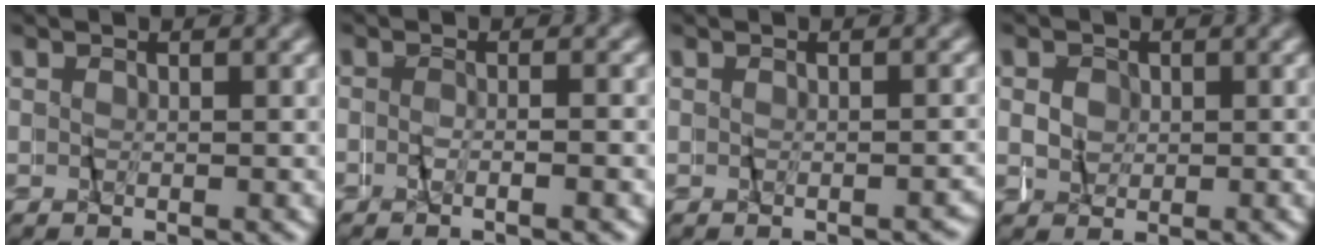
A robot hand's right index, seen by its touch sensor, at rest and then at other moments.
{"total": 1.5, "force": [-1.4, 0.1, 0.4], "torque": [-0.015, -0.002, -0.029]}
{"total": 0.8, "force": [-0.8, -0.1, 0.1], "torque": [-0.002, 0.002, -0.013]}
{"total": 1.0, "force": [-0.6, 0.6, -0.6], "torque": [0.013, -0.004, -0.008]}